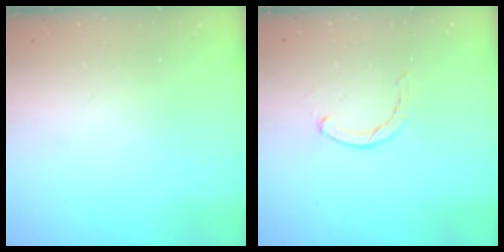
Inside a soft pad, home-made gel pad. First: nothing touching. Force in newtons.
{"total": 0.6, "press": 0.6, "slide": 0.2}